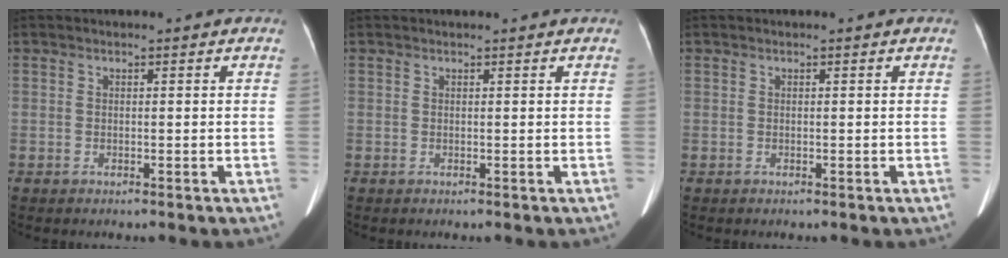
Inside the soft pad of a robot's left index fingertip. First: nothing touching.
{"total": 1.3, "force": [1.3, 0.0, 0.4], "torque": [-0.007, 0.013, 0.018]}
{"total": 0.0}